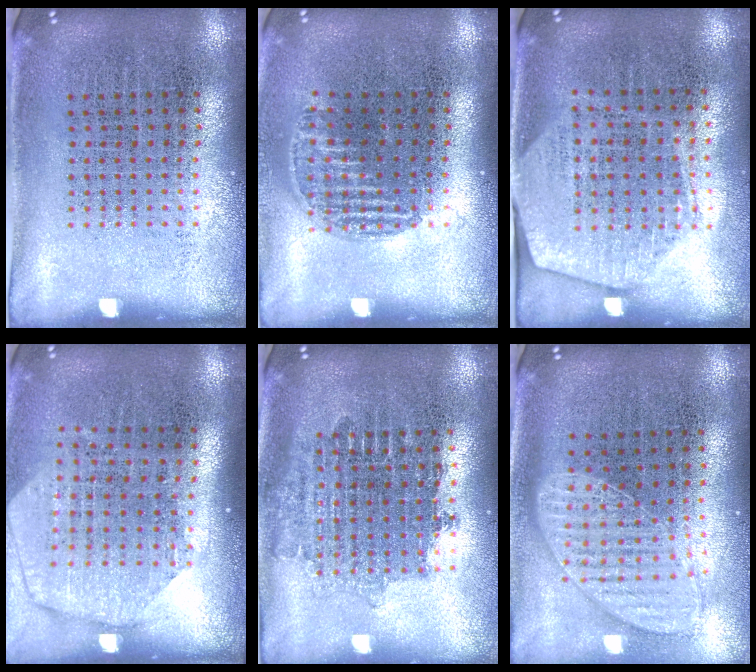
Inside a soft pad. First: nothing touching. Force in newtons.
{"total": 0.9, "press": 0.8, "slide": 0.5}
{"total": 1.9, "press": 1.7, "slide": 0.9}
{"total": 1.8, "press": 1.6, "slide": 1.0}
{"total": 1.7, "press": 1.4, "slide": 1.0}
{"total": 1.4, "press": 1.2, "slide": 0.7}